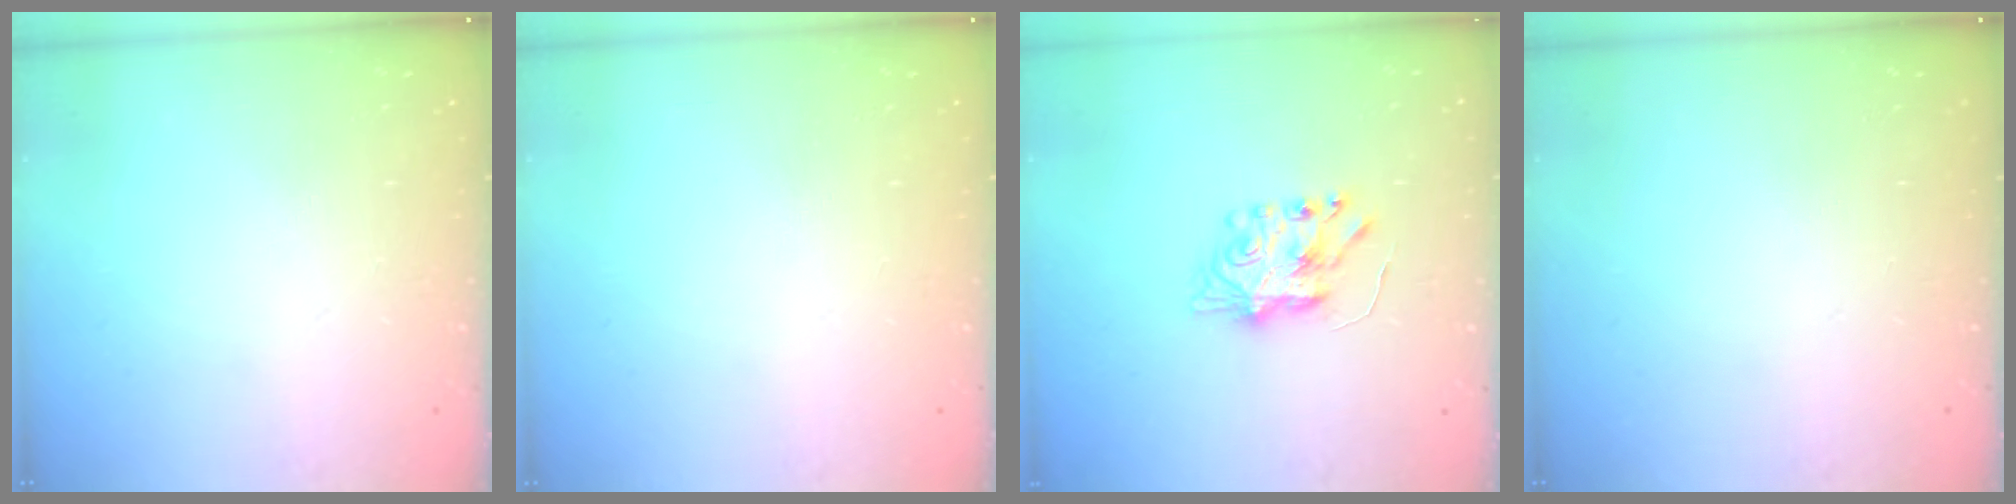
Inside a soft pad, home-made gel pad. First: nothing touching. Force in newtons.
{"total": 0.0}
{"total": 7.4, "press": 7.4, "slide": 0.4}
{"total": 0.0}